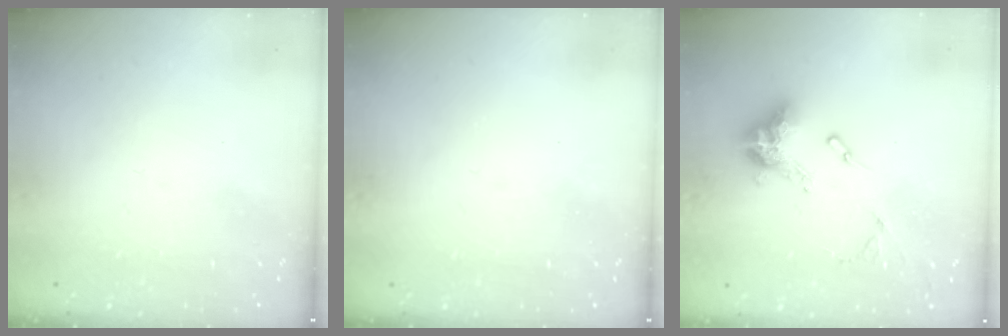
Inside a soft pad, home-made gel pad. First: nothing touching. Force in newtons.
{"total": 0.7, "press": 0.6, "slide": 0.4}
{"total": 12.3, "press": 12.3, "slide": 1.2}